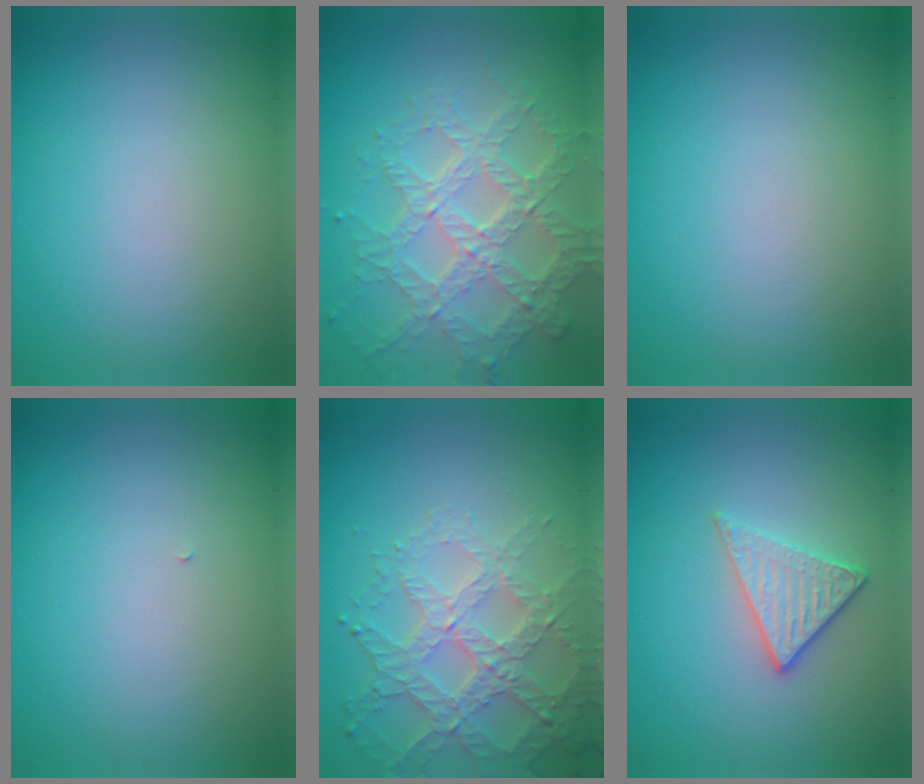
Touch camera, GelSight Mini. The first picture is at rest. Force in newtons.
{"total": 6.8, "press": 4.9, "slide": 4.7}
{"total": 0.0}
{"total": 0.0}
{"total": 4.7, "press": 4.2, "slide": 2.2}
{"total": 2.8, "press": 2.5, "slide": 1.3}